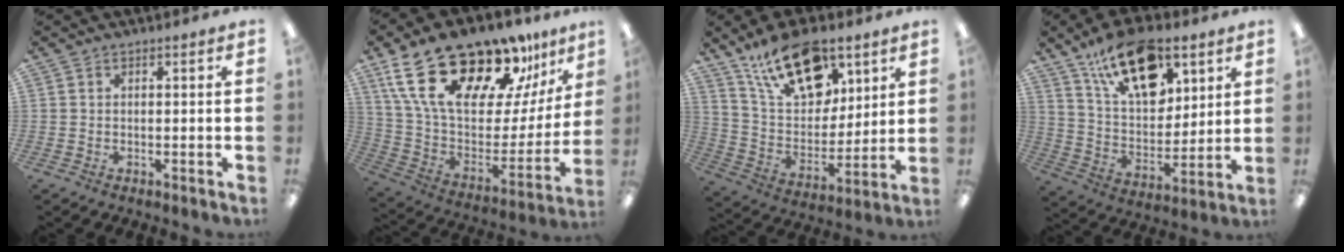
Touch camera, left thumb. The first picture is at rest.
{"total": 26.1, "force": [19.0, 10.6, 14.4], "torque": [-0.249, -0.121, 0.340]}
{"total": 19.7, "force": [12.3, 10.6, 11.2], "torque": [-0.184, -0.054, 0.218]}
{"total": 20.0, "force": [12.1, 10.3, 12.1], "torque": [-0.195, -0.051, 0.210]}